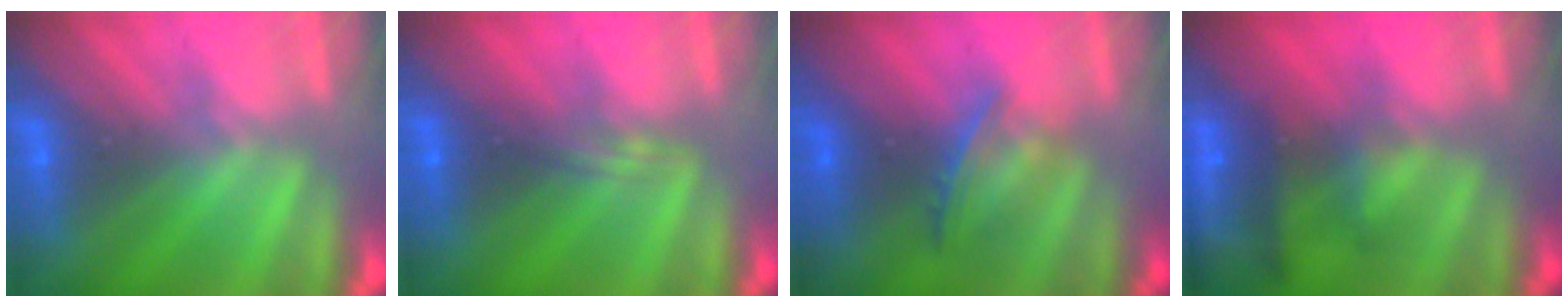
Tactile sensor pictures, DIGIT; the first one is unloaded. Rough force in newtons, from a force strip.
{"total": 2.3}
{"total": 3.3}
{"total": 9.5}